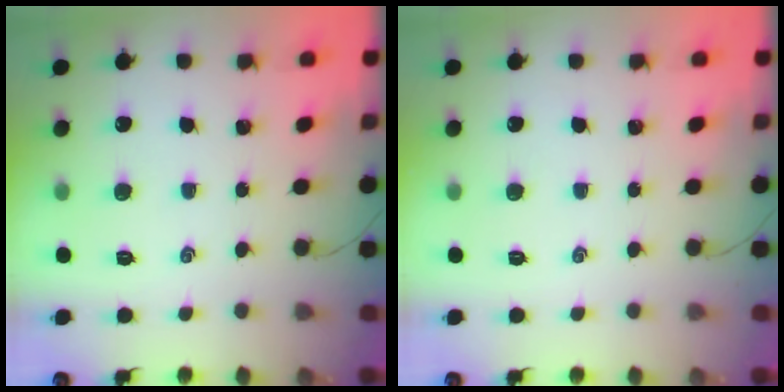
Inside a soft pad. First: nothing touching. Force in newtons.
{"total": 0.0}